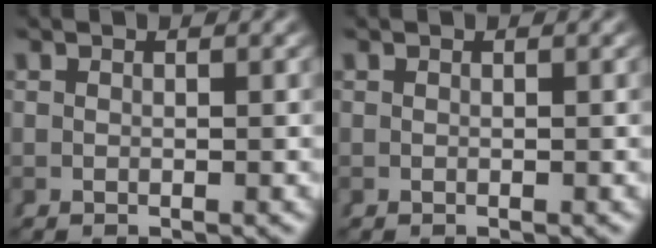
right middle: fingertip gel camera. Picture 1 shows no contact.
{"total": 0.0}